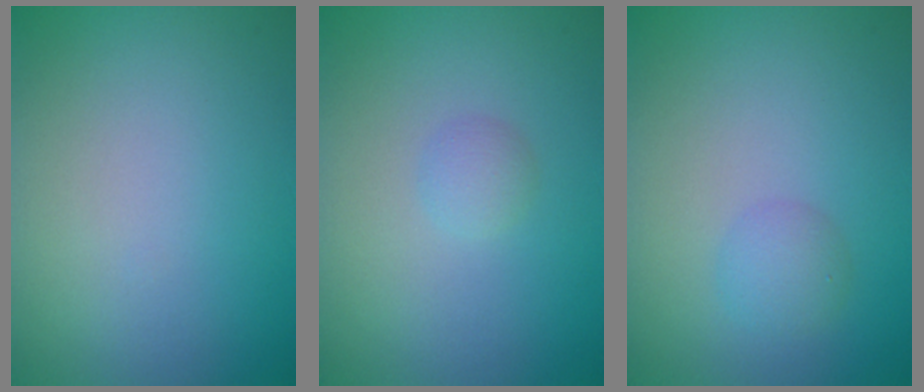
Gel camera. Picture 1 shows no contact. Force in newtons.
{"total": 1.2, "press": 1.2, "slide": 0.1}
{"total": 1.6, "press": 1.6, "slide": 0.1}